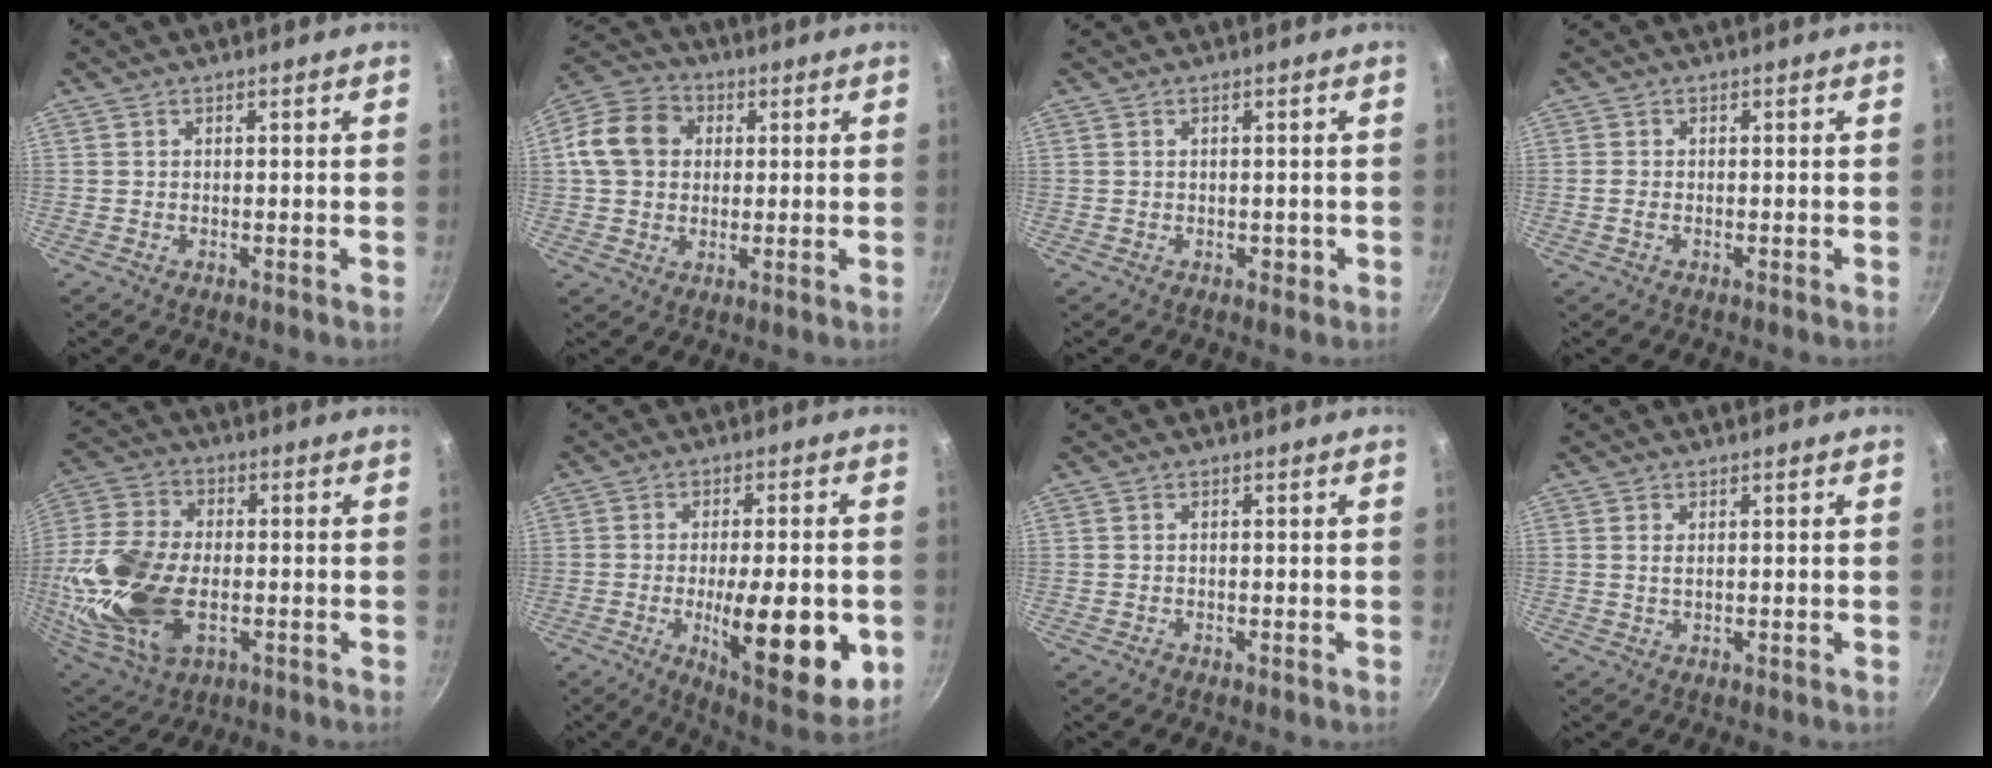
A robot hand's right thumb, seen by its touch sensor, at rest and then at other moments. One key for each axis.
{"total": 11.4, "fx": 1.8, "fy": 9.4, "fz": 6.3, "tx": -0.092, "ty": 0.019, "tz": 0.015}
{"total": 2.2, "fx": -0.9, "fy": 1.5, "fz": 1.3, "tx": 0.000, "ty": 0.010, "tz": -0.008}
{"total": 1.4, "fx": -0.4, "fy": 0.9, "fz": 1.0, "tx": -0.021, "ty": 0.003, "tz": -0.009}
{"total": 22.0, "fx": -3.3, "fy": 13.2, "fz": 17.3, "tx": -0.366, "ty": 0.006, "tz": -0.058}
{"total": 18.5, "fx": -4.1, "fy": 5.8, "fz": 17.0, "tx": -0.220, "ty": -0.007, "tz": -0.054}
{"total": 0.5, "fx": -0.4, "fy": 0.3, "fz": 0.1, "tx": -0.004, "ty": 0.005, "tz": -0.006}
{"total": 1.2, "fx": 0.3, "fy": 0.5, "fz": 1.0, "tx": -0.020, "ty": 0.000, "tz": 0.004}